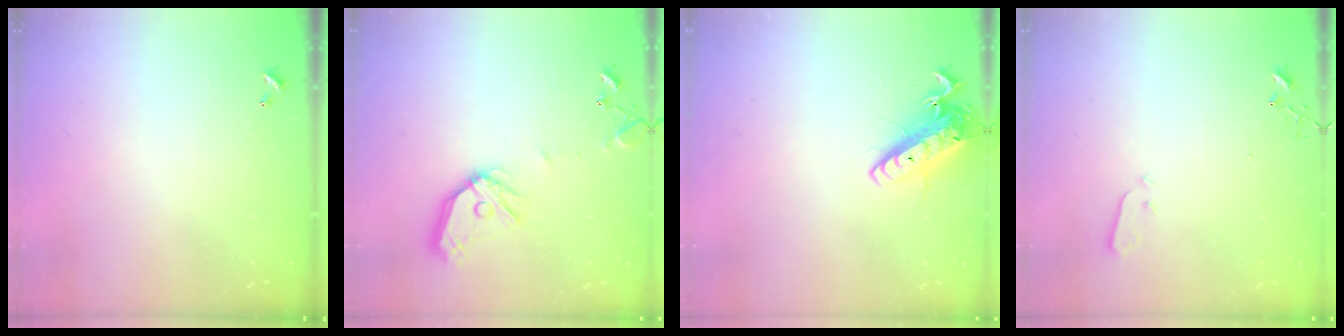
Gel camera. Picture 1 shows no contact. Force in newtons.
{"total": 13.4, "press": 13.2, "slide": 2.1}
{"total": 14.0, "press": 13.8, "slide": 2.7}
{"total": 3.0, "press": 3.0, "slide": 0.3}